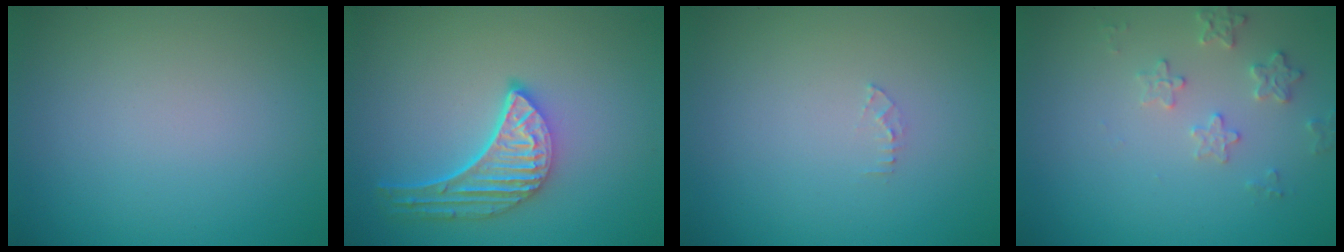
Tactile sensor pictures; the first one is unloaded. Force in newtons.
{"total": 4.8, "press": 3.7, "slide": 3.0}
{"total": 0.7, "press": 0.7, "slide": 0.1}
{"total": 2.2, "press": 2.1, "slide": 0.4}